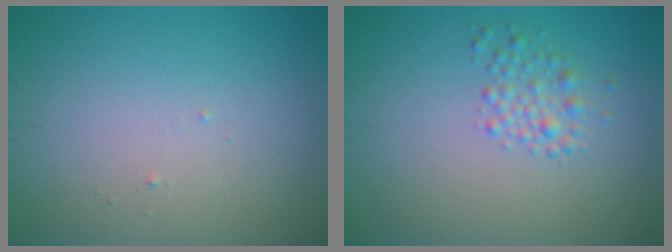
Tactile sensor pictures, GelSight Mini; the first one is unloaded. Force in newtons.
{"total": 1.8, "press": 1.8, "slide": 0.1}